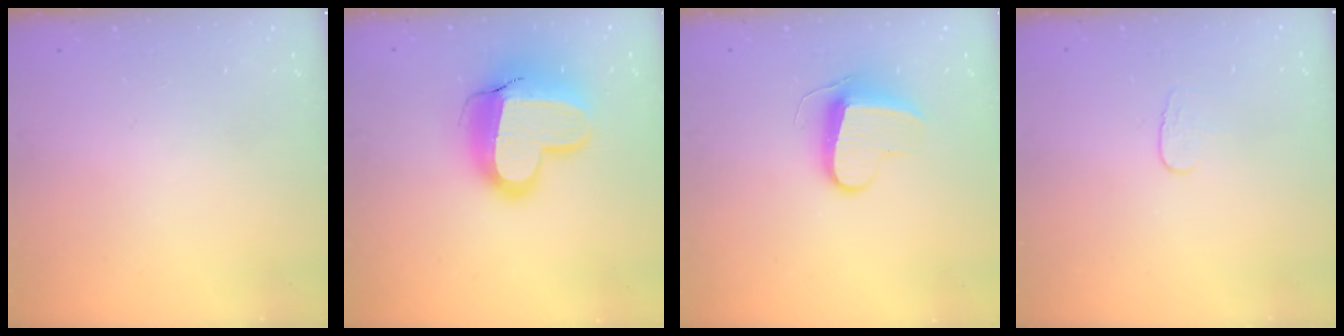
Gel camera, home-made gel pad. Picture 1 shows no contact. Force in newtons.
{"total": 18.3, "press": 18.3, "slide": 1.4}
{"total": 9.4, "press": 9.4, "slide": 0.5}
{"total": 3.7, "press": 3.7, "slide": 0.4}